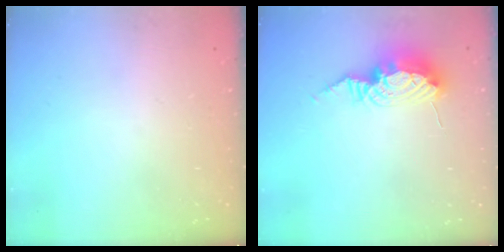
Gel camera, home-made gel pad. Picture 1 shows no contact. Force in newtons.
{"total": 9.8, "press": 9.8, "slide": 0.9}